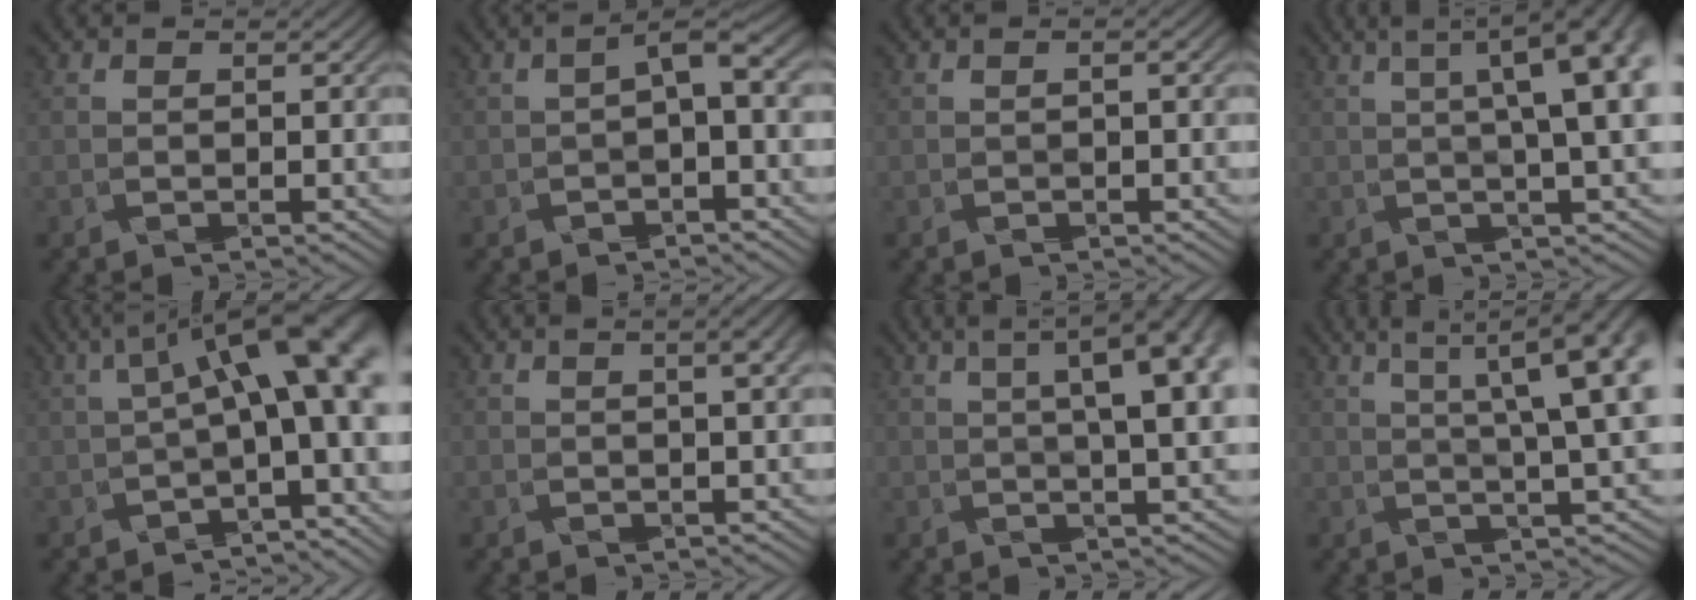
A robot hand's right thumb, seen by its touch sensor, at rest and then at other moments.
{"total": 2.7, "force": [-0.4, 0.7, 2.6], "torque": [-0.052, 0.004, -0.008]}
{"total": 0.7, "force": [-0.3, 0.2, 0.7], "torque": [-0.018, 0.002, -0.003]}
{"total": 10.0, "force": [2.4, 1.9, 9.6], "torque": [-0.121, 0.034, 0.026]}
{"total": 13.2, "force": [1.0, 4.5, 12.4], "torque": [-0.177, 0.007, 0.029]}
{"total": 2.8, "force": [0.9, 0.5, 2.6], "torque": [-0.052, 0.000, 0.026]}
{"total": 9.5, "force": [3.1, 2.2, 8.7], "torque": [-0.111, 0.035, 0.032]}
{"total": 10.1, "force": [4.1, 1.3, 9.1], "torque": [-0.132, 0.029, 0.060]}